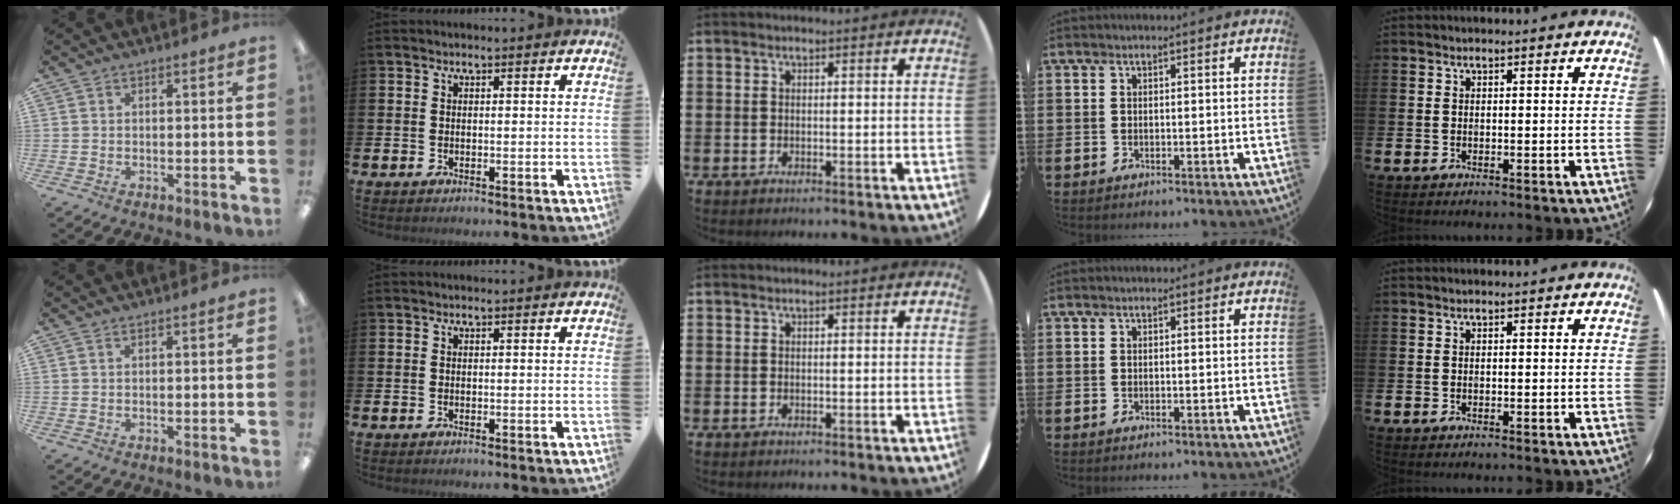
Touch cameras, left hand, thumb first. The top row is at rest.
{}